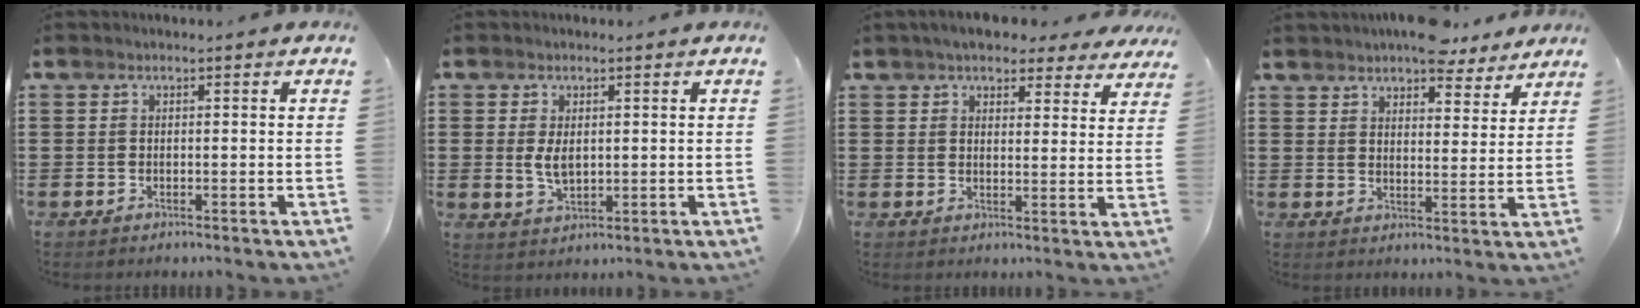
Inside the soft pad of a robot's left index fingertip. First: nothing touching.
{"total": 3.7, "force": [0.5, 2.1, 3.0], "torque": [-0.070, 0.003, 0.006]}
{"total": 5.1, "force": [4.6, 1.3, 1.8], "torque": [-0.050, -0.004, 0.085]}
{"total": 6.2, "force": [5.9, 1.2, 1.4], "torque": [-0.030, -0.018, 0.109]}